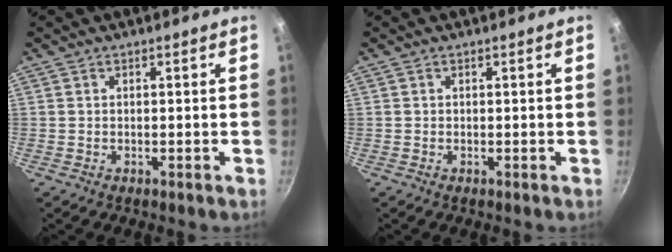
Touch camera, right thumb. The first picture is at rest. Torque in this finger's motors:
{"motor_torque": [0.13, -0.25, -0.03, 0.07, 0.05]}